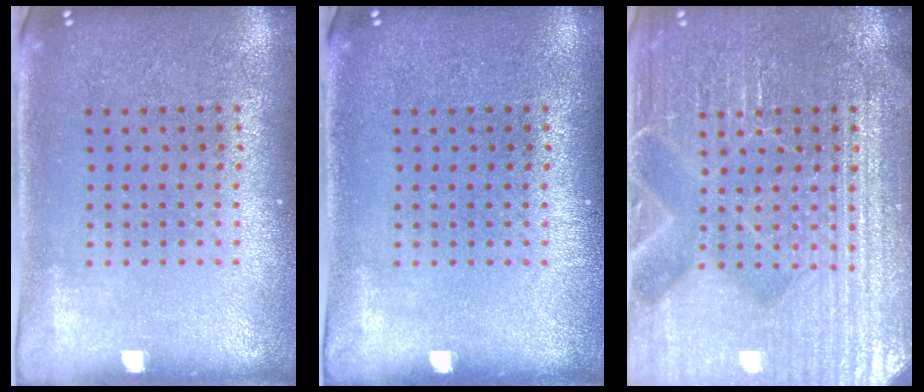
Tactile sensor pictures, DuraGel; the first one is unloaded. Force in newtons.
{"total": 0.0}
{"total": 4.8, "press": 4.7, "slide": 0.6}